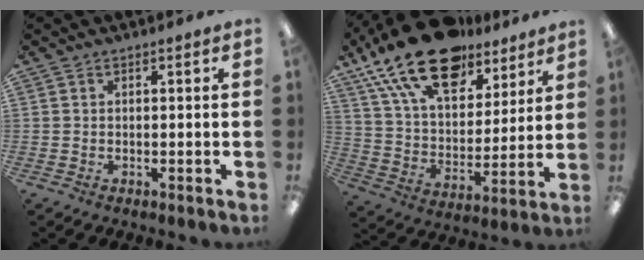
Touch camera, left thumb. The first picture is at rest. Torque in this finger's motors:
{"motor_torque": [0.92, 0.32, 2.23, -0.54, 0.22]}